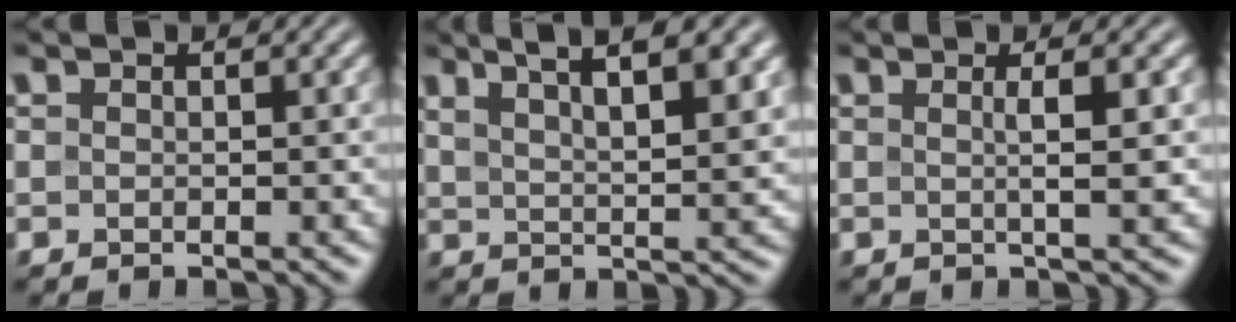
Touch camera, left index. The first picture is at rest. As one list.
[{"total": 7.5, "force": [4.8, 1.9, 5.4], "torque": [-0.065, 0.016, 0.063]}, {"total": 2.9, "force": [0.4, 0.6, 2.8], "torque": [-0.041, 0.003, 0.000]}]